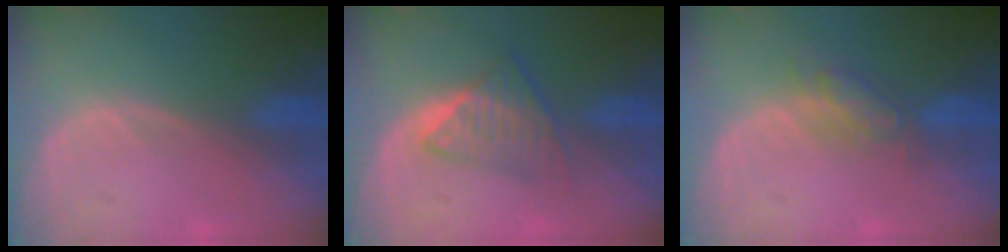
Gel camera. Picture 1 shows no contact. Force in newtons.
{"total": 6.0, "press": 5.1, "slide": 3.1}
{"total": 4.6, "press": 4.1, "slide": 2.1}